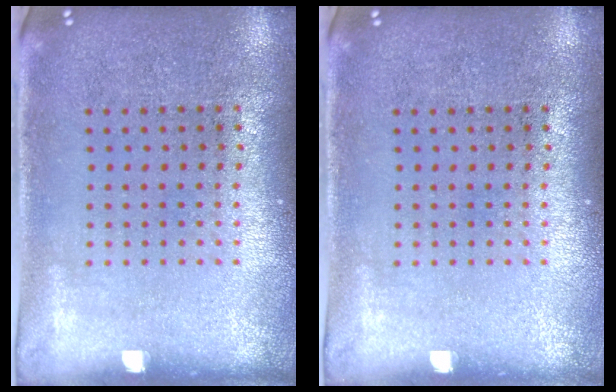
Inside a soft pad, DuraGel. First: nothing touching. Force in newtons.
{"total": 0.0}